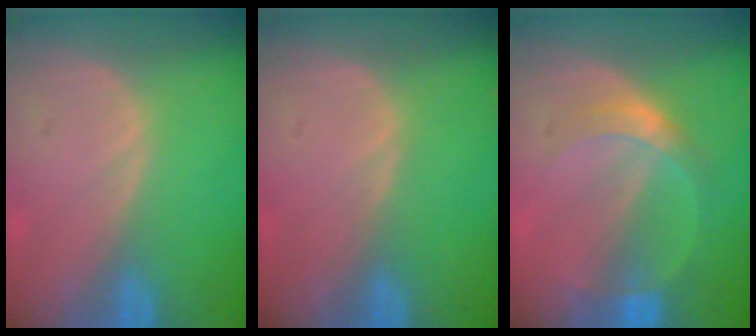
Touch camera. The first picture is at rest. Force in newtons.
{"total": 0.0}
{"total": 5.1, "press": 4.8, "slide": 1.8}